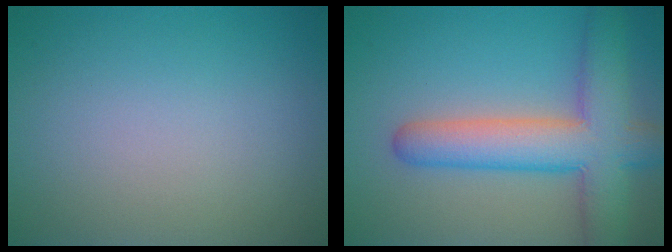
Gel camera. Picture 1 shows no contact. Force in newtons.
{"total": 8.0, "press": 8.0, "slide": 0.6}